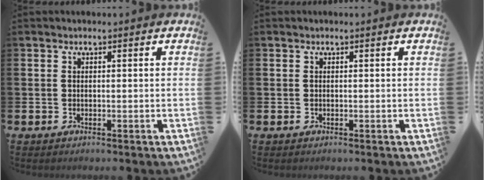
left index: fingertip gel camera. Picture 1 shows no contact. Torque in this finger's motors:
{"motor_torque": [0.00, 0.00, 0.00, 0.00]}